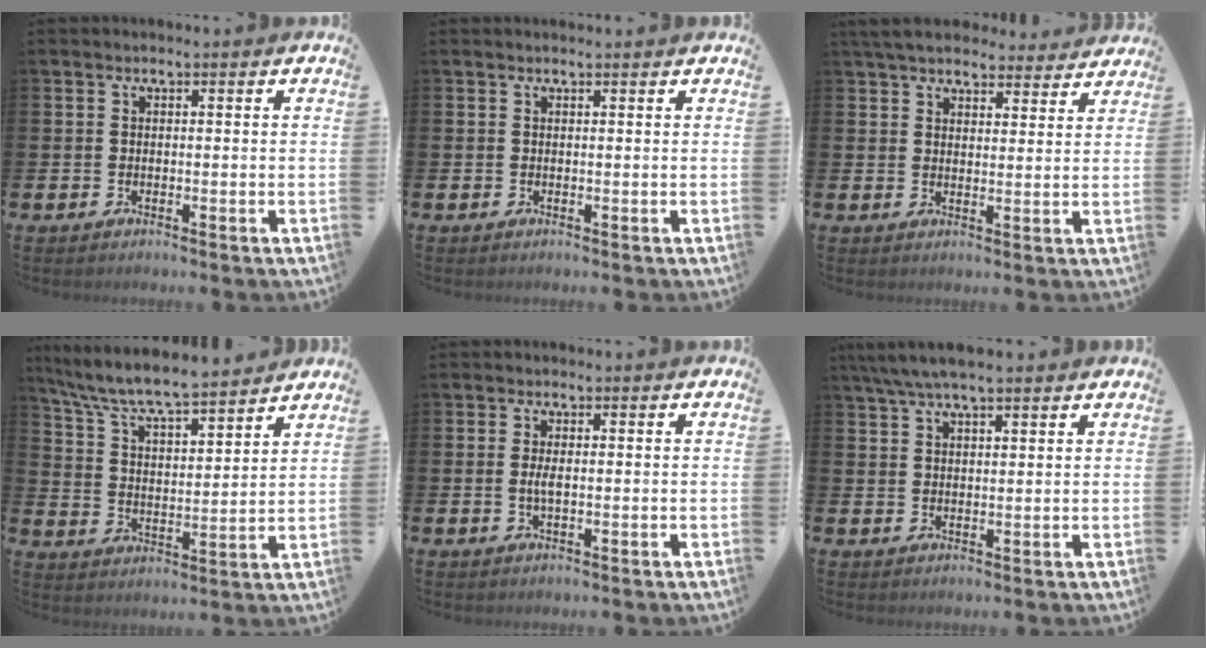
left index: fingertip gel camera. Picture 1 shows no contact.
{"total": 0.0}
{"total": 5.7, "force": [5.4, 1.5, 1.2], "torque": [-0.034, -0.025, 0.098]}
{"total": 7.5, "force": [7.2, 0.5, 2.2], "torque": [-0.073, -0.057, 0.122]}
{"total": 1.8, "force": [0.0, 0.6, 1.7], "torque": [-0.030, -0.001, -0.003]}
{"total": 5.3, "force": [4.4, 1.0, 2.7], "torque": [-0.056, -0.007, 0.080]}